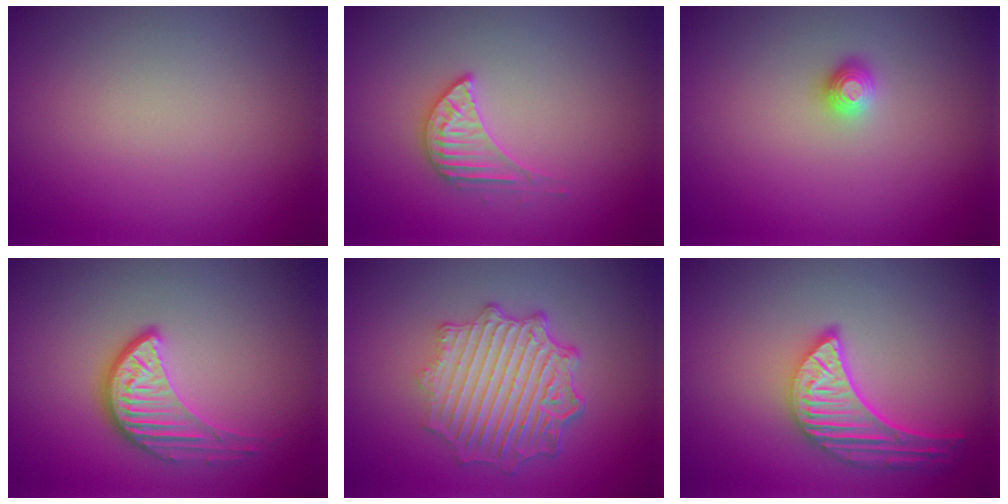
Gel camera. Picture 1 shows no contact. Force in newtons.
{"total": 2.6, "press": 2.6, "slide": 0.2}
{"total": 1.1, "press": 1.1, "slide": 0.4}
{"total": 3.8, "press": 2.9, "slide": 2.4}
{"total": 6.9, "press": 5.2, "slide": 4.6}
{"total": 5.0, "press": 4.0, "slide": 3.1}